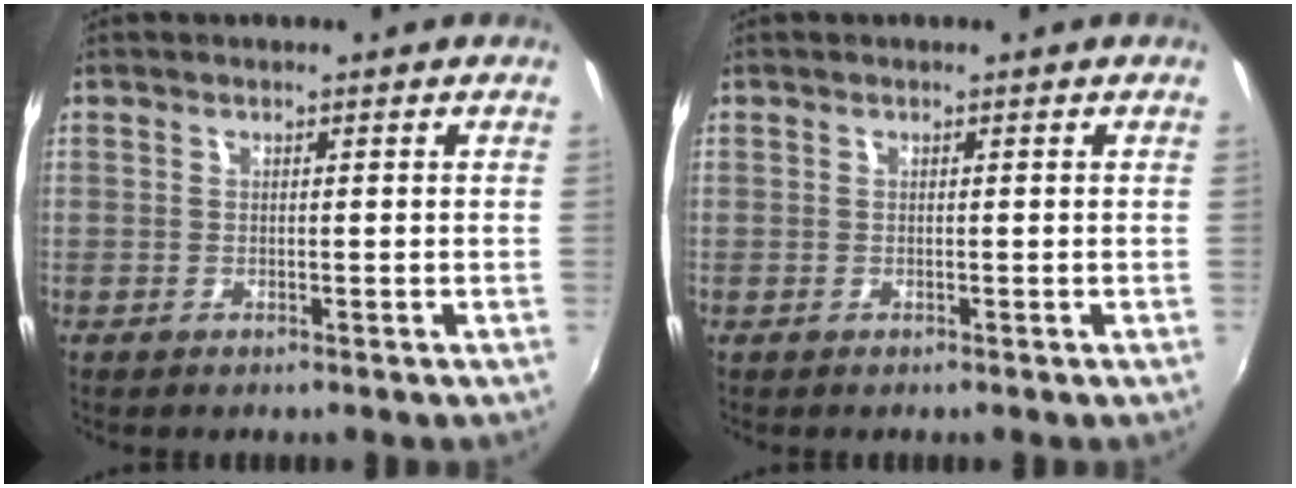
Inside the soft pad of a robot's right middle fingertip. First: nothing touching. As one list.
[{"total": 0.0}]